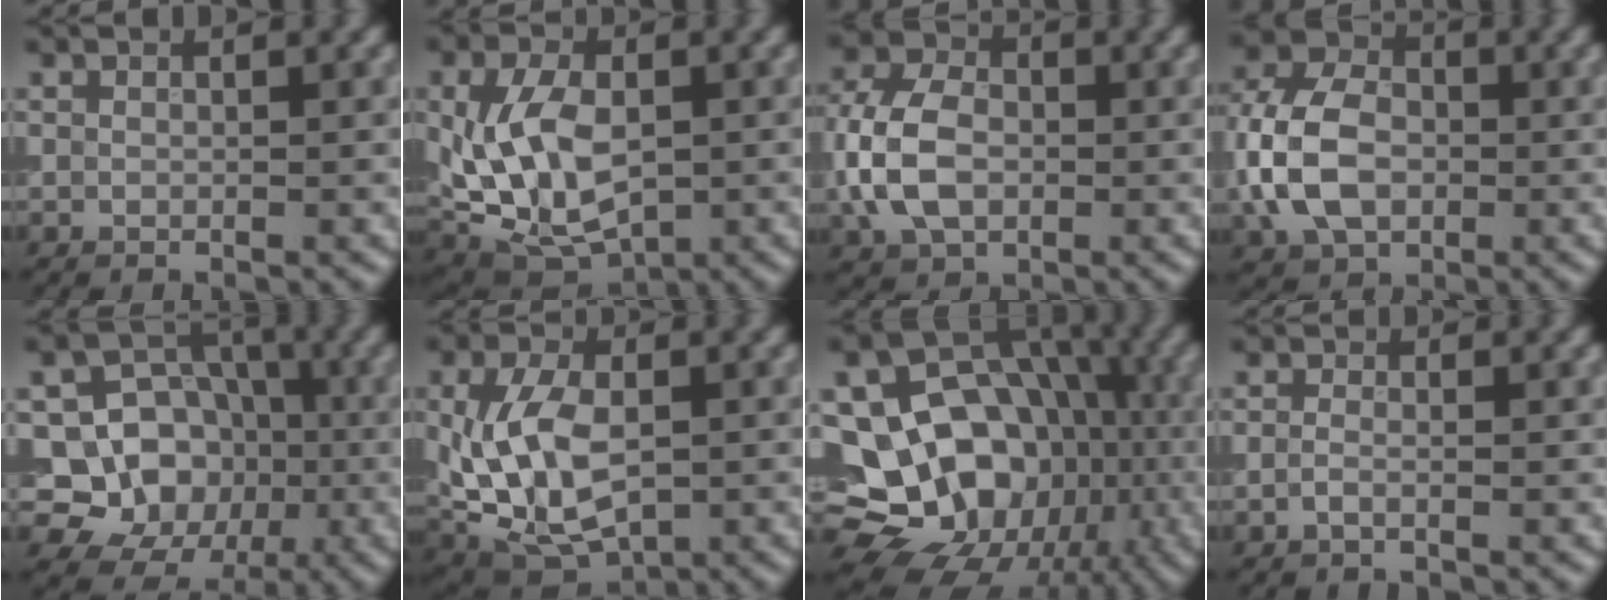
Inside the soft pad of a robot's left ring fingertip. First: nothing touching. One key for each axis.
{"total": 8.0, "fx": 0.1, "fy": 4.9, "fz": 6.3, "tx": -0.125, "ty": -0.004, "tz": 0.003}
{"total": 7.2, "fx": -1.0, "fy": 5.1, "fz": 5.0, "tx": -0.116, "ty": 0.006, "tz": -0.029}
{"total": 8.4, "fx": -1.3, "fy": 5.9, "fz": 5.8, "tx": -0.135, "ty": 0.009, "tz": -0.036}
{"total": 11.1, "fx": -2.3, "fy": 10.1, "fz": 4.2, "tx": -0.065, "ty": 0.016, "tz": -0.068}
{"total": 8.8, "fx": -0.1, "fy": 5.2, "fz": 7.1, "tx": -0.150, "ty": -0.002, "tz": -0.003}
{"total": 20.9, "fx": -4.2, "fy": 17.3, "fz": 10.9, "tx": -0.158, "ty": 0.004, "tz": -0.071}
{"total": 0.9, "fx": -0.5, "fy": 0.2, "fz": 0.7, "tx": -0.017, "ty": -0.002, "tz": -0.012}